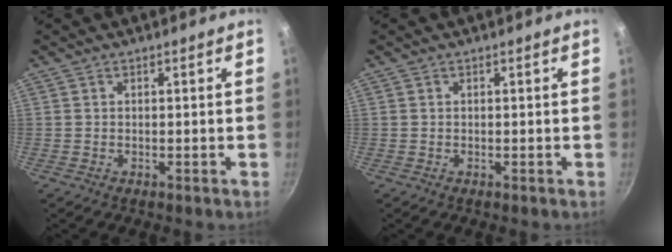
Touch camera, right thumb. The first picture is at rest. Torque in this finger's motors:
{"motor_torque": [-0.29, 0.08, 0.14, 0.12, 0.00]}